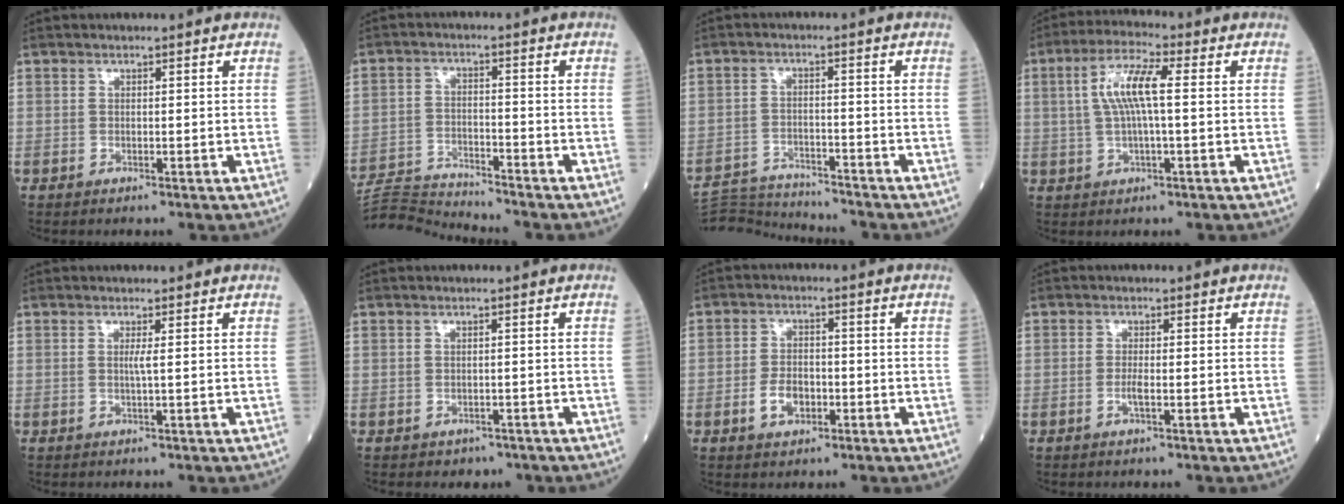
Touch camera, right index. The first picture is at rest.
{"total": 7.2, "force": [-6.9, -1.8, -1.3], "torque": [0.013, -0.001, -0.129]}
{"total": 9.7, "force": [-9.7, -0.4, 0.8], "torque": [-0.012, 0.002, -0.165]}
{"total": 7.6, "force": [1.0, 1.2, 7.5], "torque": [-0.155, 0.015, 0.017]}
{"total": 1.0, "force": [0.1, -0.4, 1.0], "torque": [-0.021, -0.001, -0.001]}
{"total": 2.0, "force": [-1.5, 1.4, 0.2], "torque": [-0.005, 0.005, -0.017]}
{"total": 4.6, "force": [-1.7, 2.7, 3.2], "torque": [-0.064, 0.003, -0.030]}
{"total": 1.7, "force": [-0.6, 0.1, 1.6], "torque": [-0.033, -0.002, -0.014]}